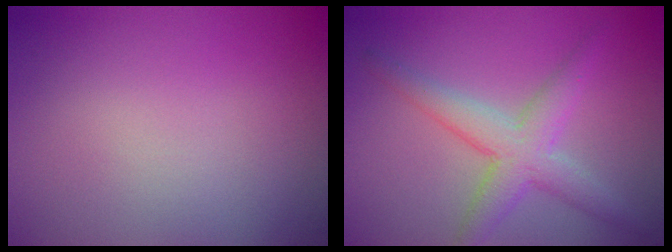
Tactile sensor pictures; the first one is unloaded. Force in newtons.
{"total": 4.3, "press": 4.2, "slide": 0.1}